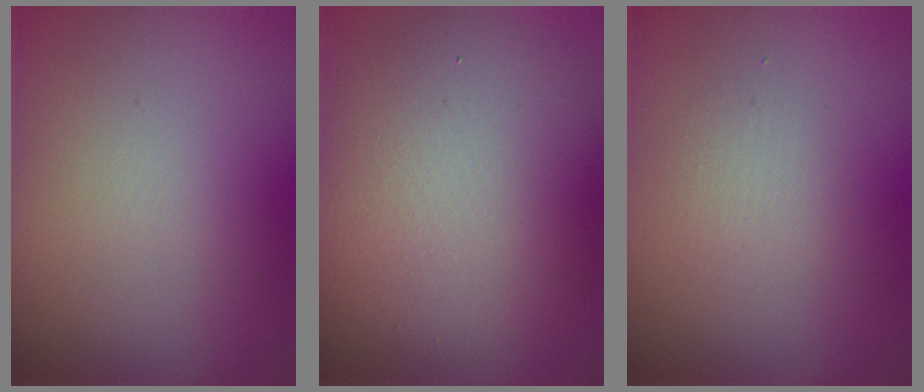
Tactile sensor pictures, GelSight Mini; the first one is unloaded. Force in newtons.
{"total": 11.1, "press": 11.1, "slide": 1.2}
{"total": 1.4, "press": 1.4, "slide": 0.0}